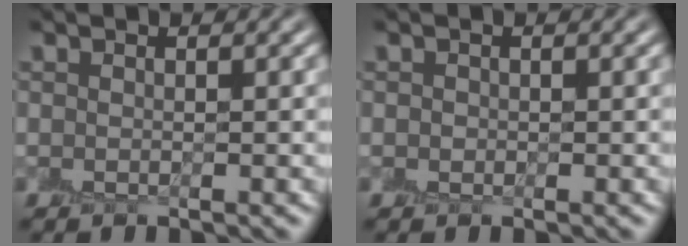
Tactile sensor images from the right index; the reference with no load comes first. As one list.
[{"total": 0.6, "force": [0.0, 0.6, 0.3], "torque": [-0.001, 0.003, 0.004]}]